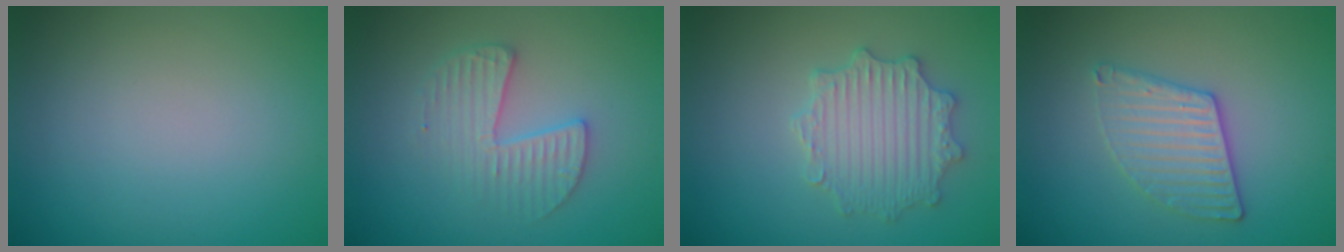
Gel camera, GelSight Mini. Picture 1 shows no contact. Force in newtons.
{"total": 3.1, "press": 3.0, "slide": 0.5}
{"total": 3.7, "press": 3.5, "slide": 1.4}
{"total": 3.3, "press": 3.1, "slide": 1.0}